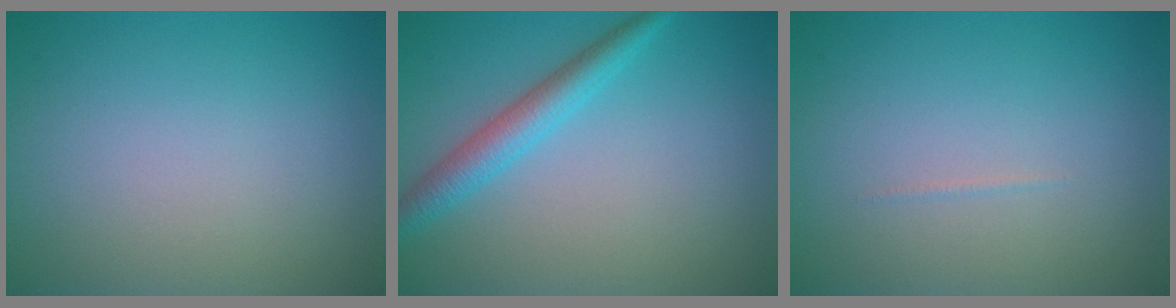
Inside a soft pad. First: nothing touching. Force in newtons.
{"total": 3.2, "press": 3.2, "slide": 0.0}
{"total": 0.6, "press": 0.6, "slide": 0.2}